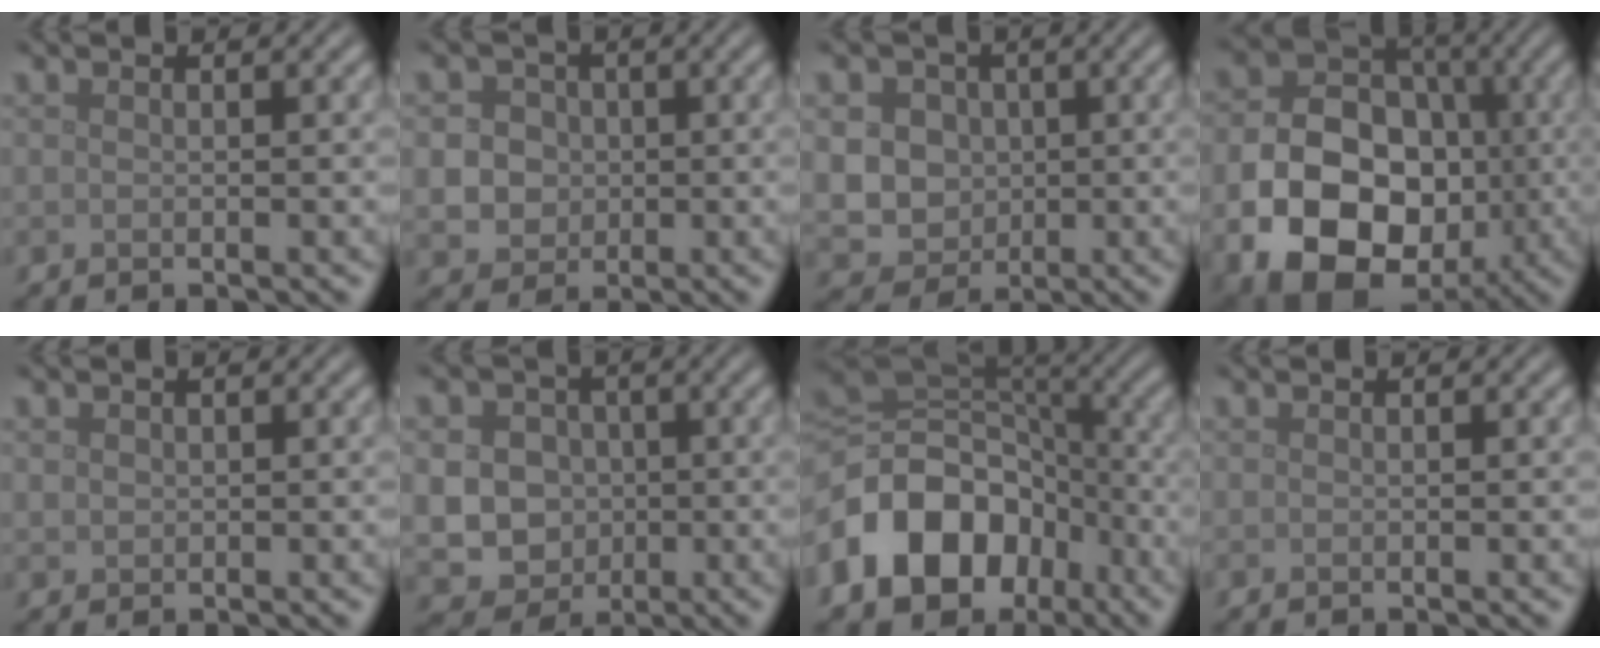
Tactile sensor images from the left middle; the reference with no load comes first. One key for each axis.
{"total": 4.8, "fx": 0.3, "fy": 4.4, "fz": 1.8, "tx": -0.022, "ty": 0.017, "tz": -0.001}
{"total": 7.4, "fx": 1.0, "fy": 6.6, "fz": 3.3, "tx": -0.056, "ty": 0.019, "tz": 0.004}
{"total": 14.7, "fx": -4.0, "fy": 11.1, "fz": 8.7, "tx": -0.139, "ty": -0.038, "tz": -0.069}
{"total": 0.7, "fx": 0.3, "fy": 0.6, "fz": 0.2, "tx": -0.003, "ty": -0.002, "tz": 0.008}
{"total": 9.8, "fx": -0.3, "fy": 9.1, "fz": 3.7, "tx": -0.075, "ty": 0.017, "tz": -0.034}
{"total": 12.4, "fx": -4.9, "fy": 9.3, "fz": 6.6, "tx": -0.133, "ty": -0.008, "tz": -0.090}
{"total": 0.0}